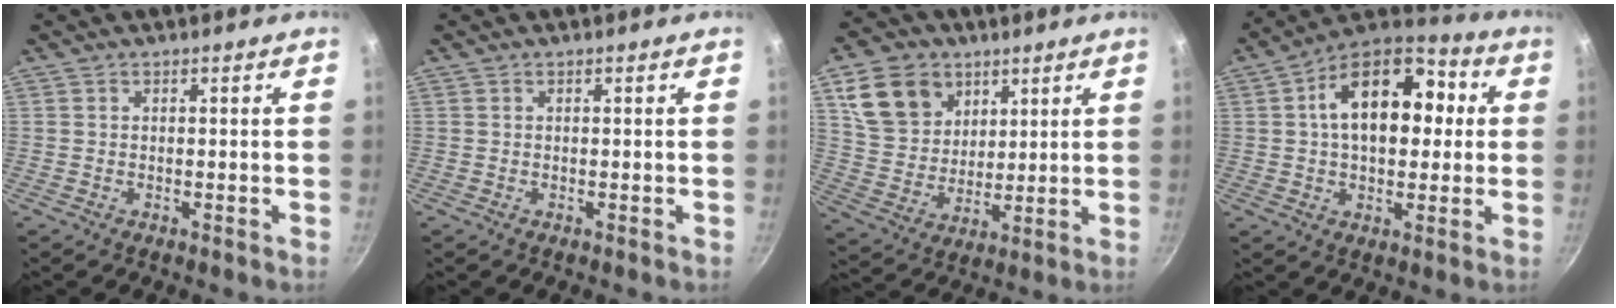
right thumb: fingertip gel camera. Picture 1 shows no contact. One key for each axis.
{"total": 0.0}
{"total": 14.0, "fx": 6.6, "fy": 10.7, "fz": 6.0, "tx": -0.083, "ty": -0.016, "tz": 0.129}
{"total": 18.1, "fx": 2.9, "fy": 10.9, "fz": 14.2, "tx": -0.184, "ty": 0.031, "tz": 0.037}